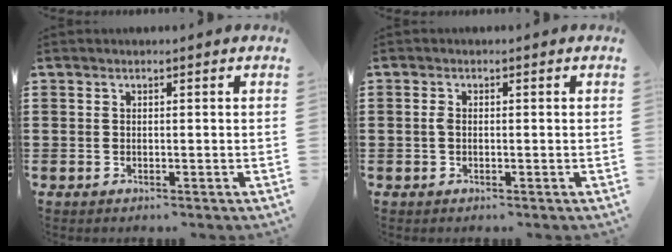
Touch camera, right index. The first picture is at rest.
{"total": 1.1, "force": [-0.1, 0.6, 0.9], "torque": [-0.027, -0.001, -0.006]}